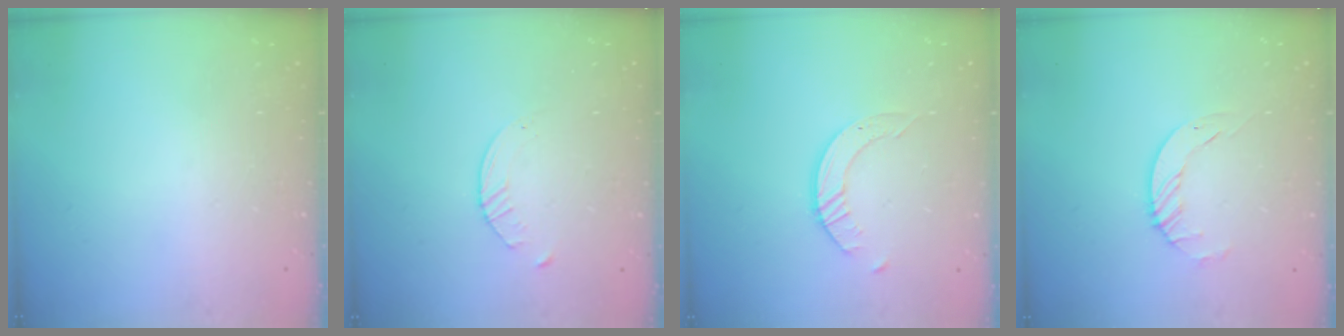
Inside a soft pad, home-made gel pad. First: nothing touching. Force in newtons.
{"total": 2.0, "press": 2.0, "slide": 0.3}
{"total": 2.5, "press": 2.5, "slide": 0.3}
{"total": 3.5, "press": 3.5, "slide": 0.4}